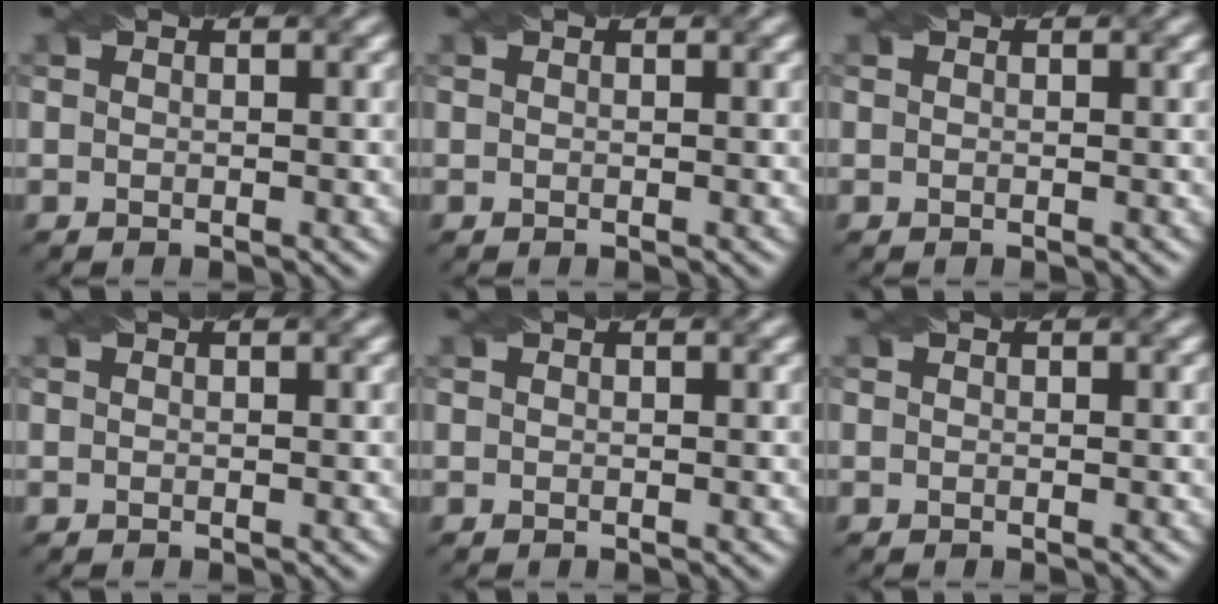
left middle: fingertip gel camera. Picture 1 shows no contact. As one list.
[{"total": 0.0}, {"total": 0.0}, {"total": 0.0}, {"total": 0.0}, {"total": 0.0}]